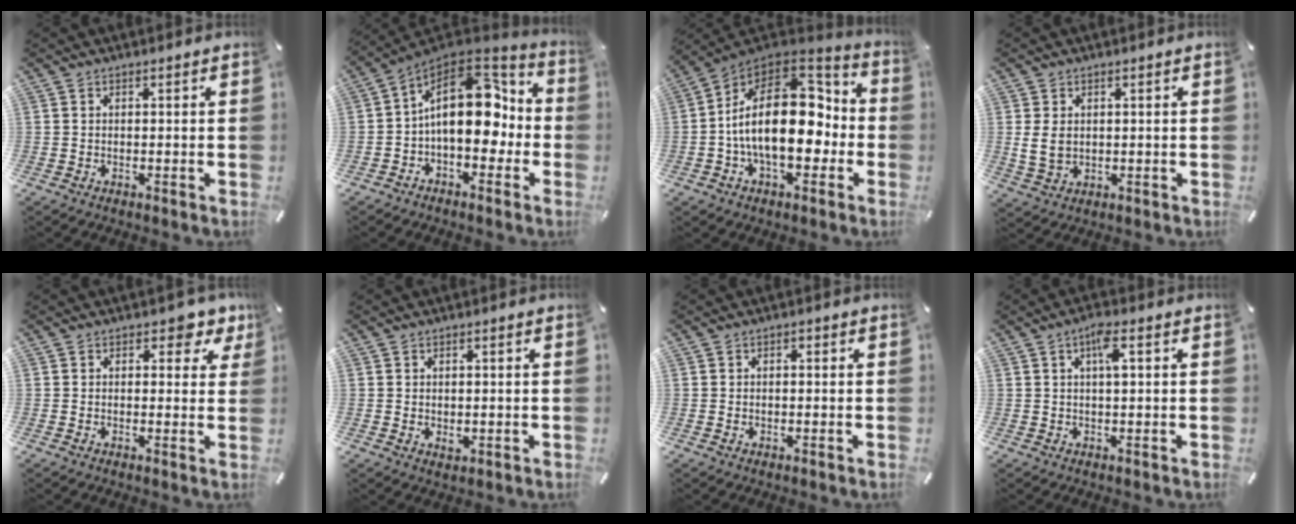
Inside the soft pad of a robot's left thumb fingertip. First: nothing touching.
{"total": 18.7, "force": [1.4, 11.6, 14.6], "torque": [-0.232, -0.007, 0.023]}
{"total": 23.8, "force": [-0.6, 14.3, 19.1], "torque": [-0.333, -0.001, -0.003]}
{"total": 4.9, "force": [0.9, 3.6, 3.3], "torque": [-0.070, -0.002, 0.015]}
{"total": 5.1, "force": [3.0, 2.8, 3.0], "torque": [-0.020, -0.012, 0.043]}
{"total": 1.3, "force": [0.0, 1.1, 0.7], "torque": [-0.005, 0.000, -0.003]}
{"total": 1.1, "force": [-0.1, 0.8, 0.7], "torque": [-0.006, 0.001, -0.005]}
{"total": 4.5, "force": [1.3, 1.2, 4.2], "torque": [-0.078, 0.004, 0.018]}